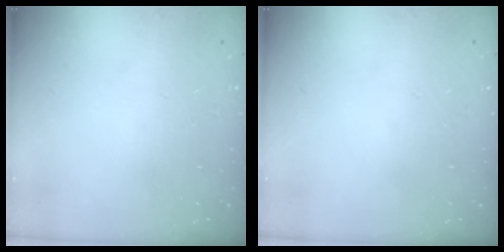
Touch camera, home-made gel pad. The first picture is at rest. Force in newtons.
{"total": 0.0}